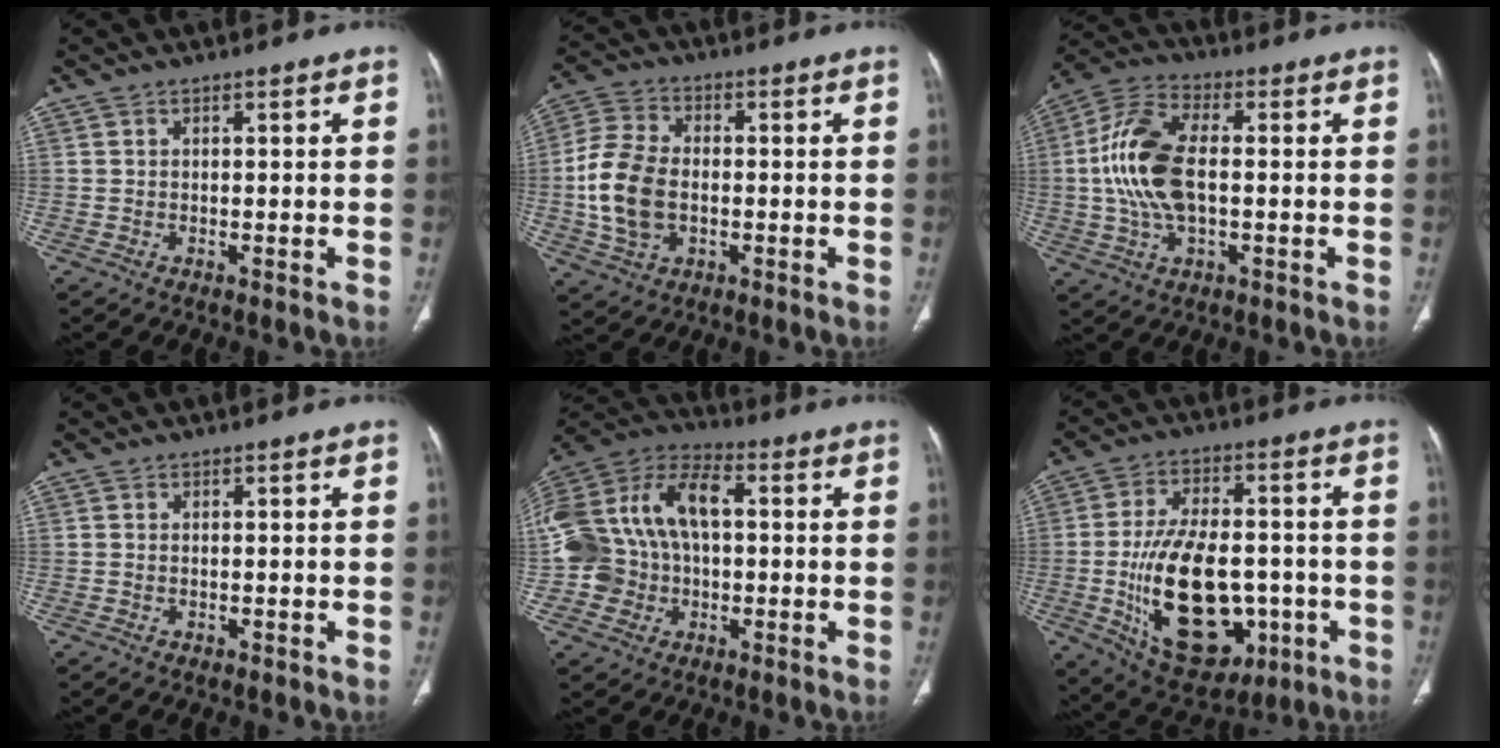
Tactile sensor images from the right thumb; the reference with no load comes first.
{"total": 12.6, "force": [-1.3, 8.5, 9.2], "torque": [-0.186, 0.013, -0.026]}
{"total": 14.6, "force": [0.0, 7.6, 12.4], "torque": [-0.260, 0.019, -0.003]}
{"total": 0.8, "force": [-0.1, 0.6, 0.5], "torque": [-0.012, -0.002, 0.001]}
{"total": 21.8, "force": [0.8, 16.1, 14.6], "torque": [-0.305, 0.048, 0.018]}
{"total": 22.8, "force": [-4.7, 13.2, 18.0], "torque": [-0.284, 0.012, -0.048]}